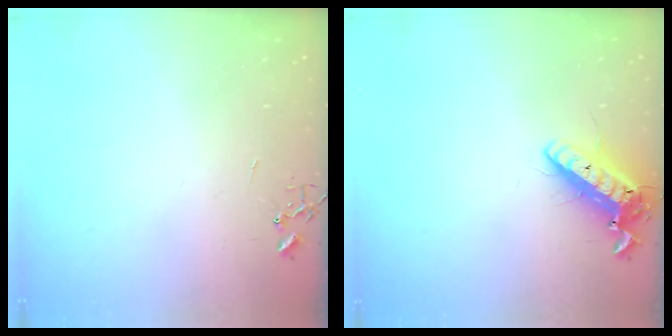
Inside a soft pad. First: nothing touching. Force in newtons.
{"total": 14.7, "press": 14.4, "slide": 2.9}